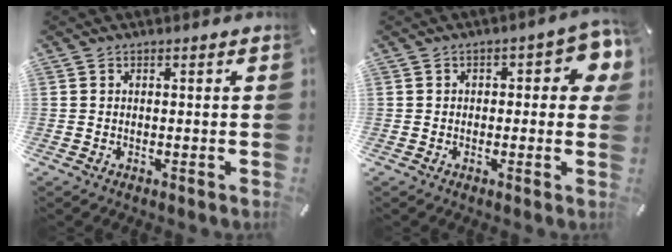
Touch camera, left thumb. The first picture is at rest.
{"total": 6.2, "force": [0.9, 3.4, 5.2], "torque": [-0.057, 0.001, 0.008]}